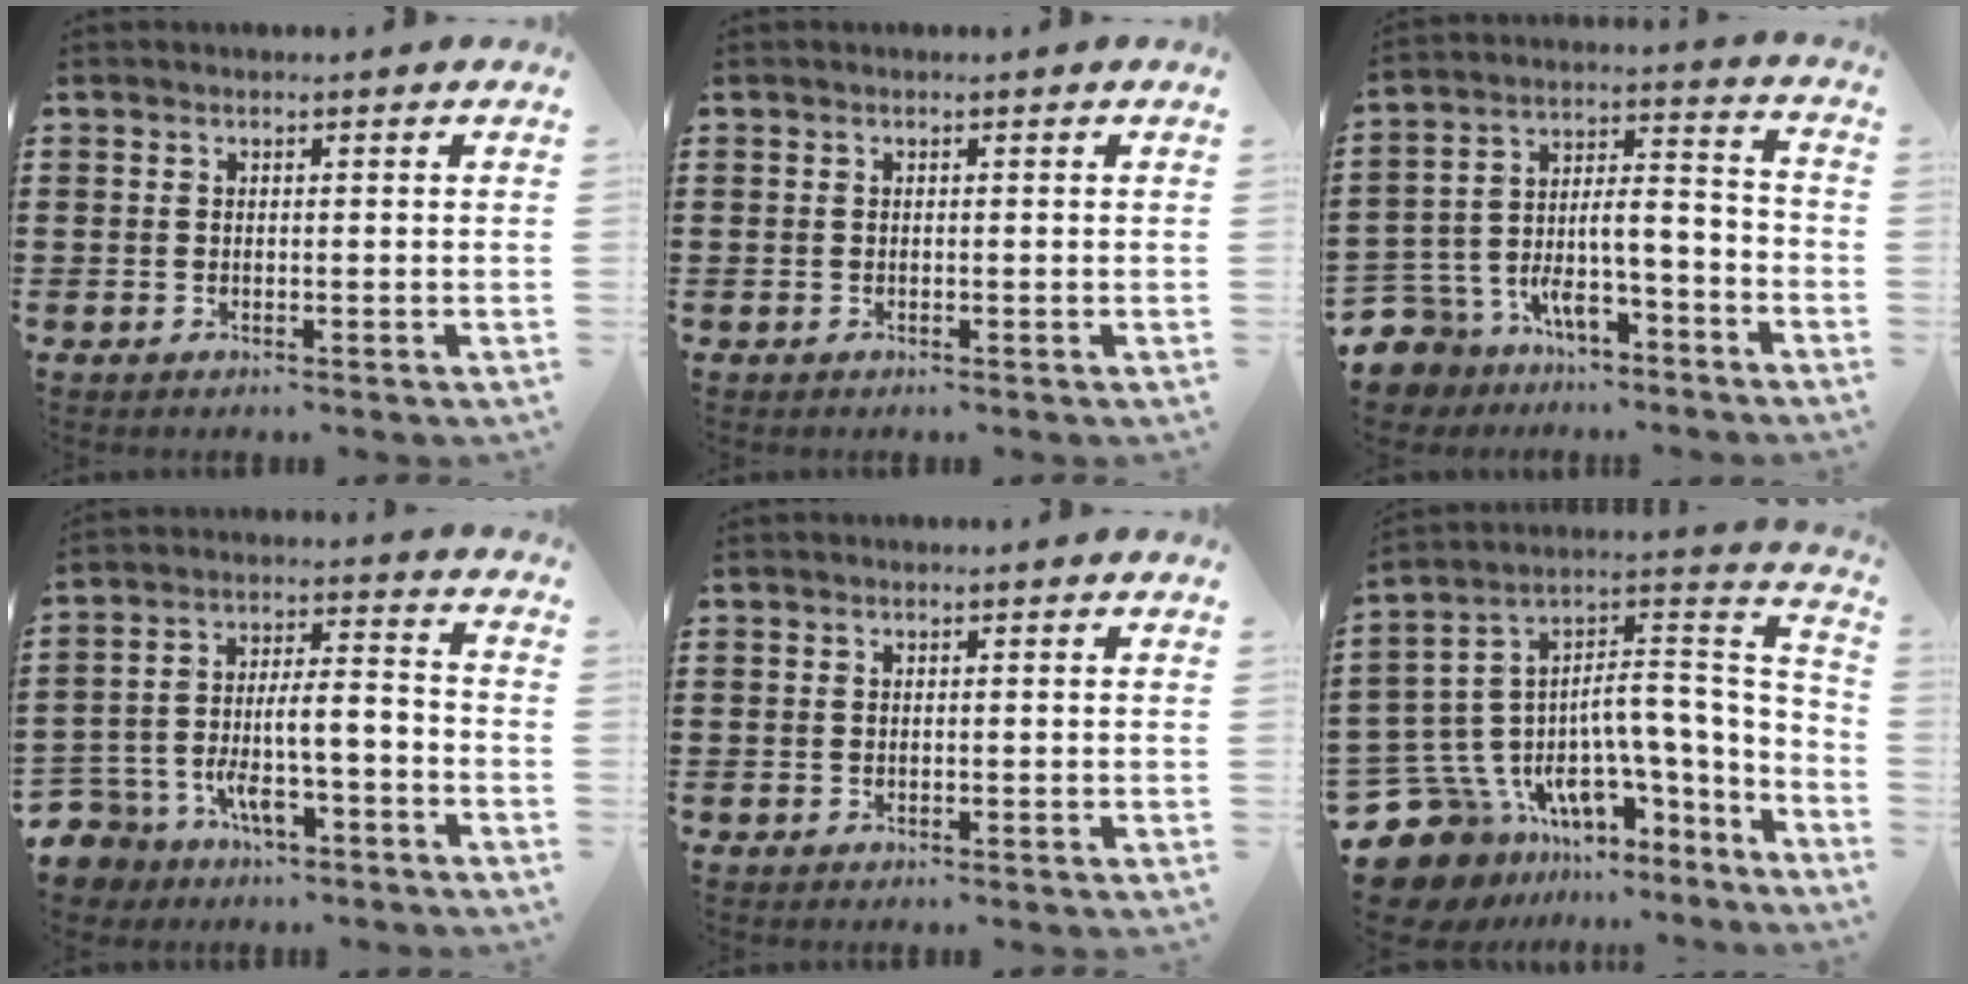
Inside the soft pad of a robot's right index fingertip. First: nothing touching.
{"total": 0.0}
{"total": 7.8, "force": [-6.3, 3.1, 3.3], "torque": [-0.076, 0.000, -0.125]}
{"total": 8.3, "force": [-5.9, 3.3, 4.9], "torque": [-0.106, 0.002, -0.118]}
{"total": 0.0}
{"total": 10.1, "force": [-5.7, 6.2, 5.5], "torque": [-0.134, -0.023, -0.104]}